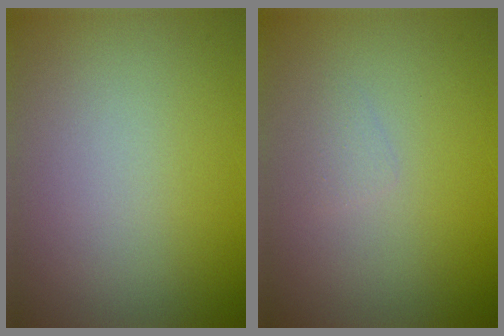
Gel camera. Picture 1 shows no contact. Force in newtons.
{"total": 0.7, "press": 0.7, "slide": 0.0}